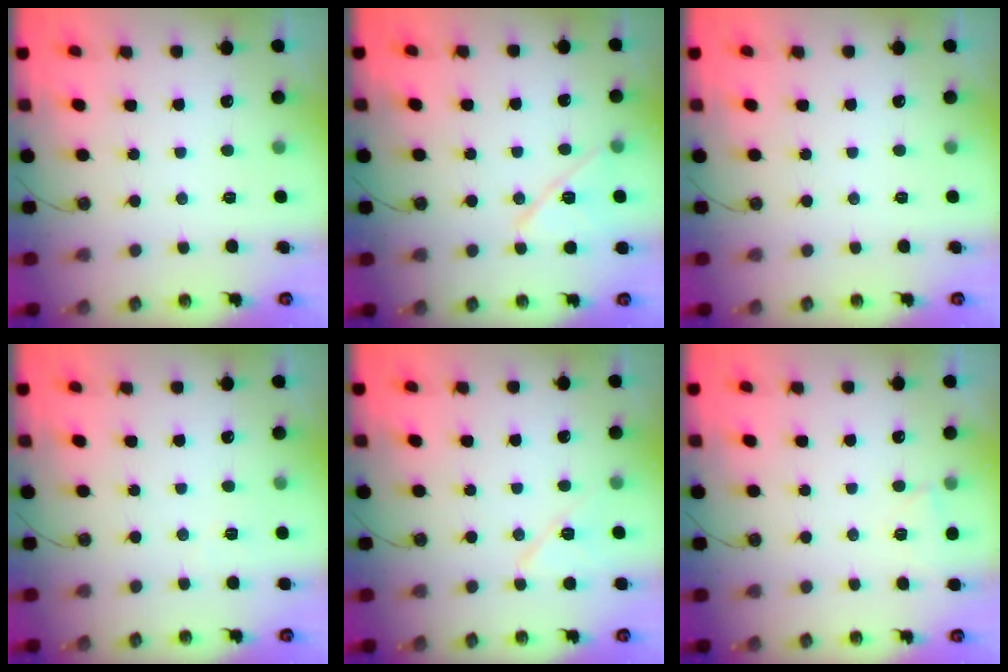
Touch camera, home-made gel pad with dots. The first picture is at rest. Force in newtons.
{"total": 12.1, "press": 11.7, "slide": 3.3}
{"total": 0.0}
{"total": 2.6, "press": 2.5, "slide": 0.8}
{"total": 8.8, "press": 8.7, "slide": 1.3}
{"total": 2.7, "press": 2.6, "slide": 0.7}